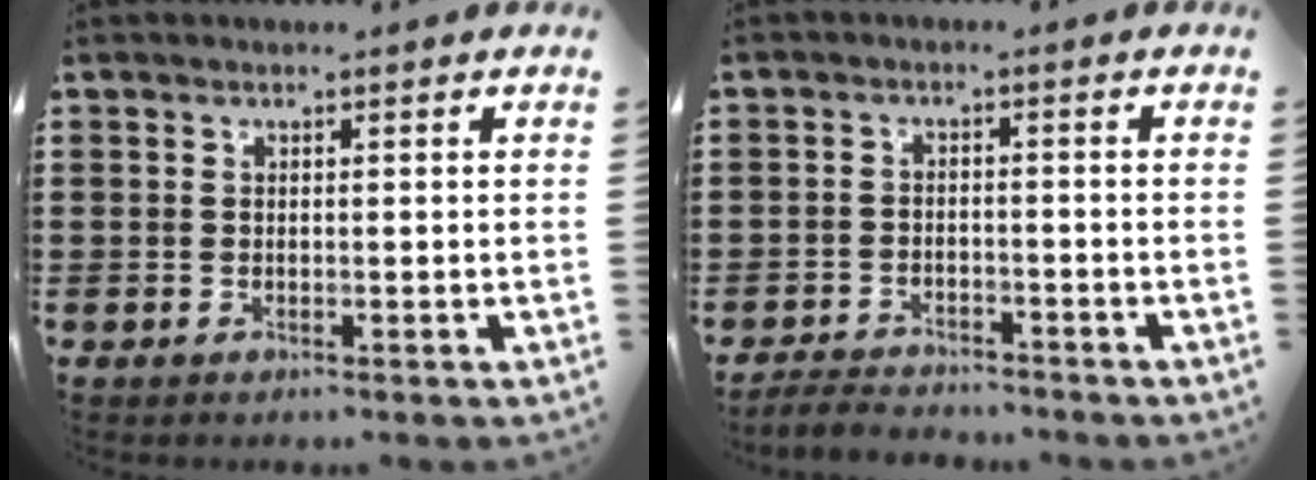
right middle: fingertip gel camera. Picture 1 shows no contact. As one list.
[{"total": 3.1, "force": [-3.0, 0.6, -0.1], "torque": [-0.005, 0.001, -0.067]}]